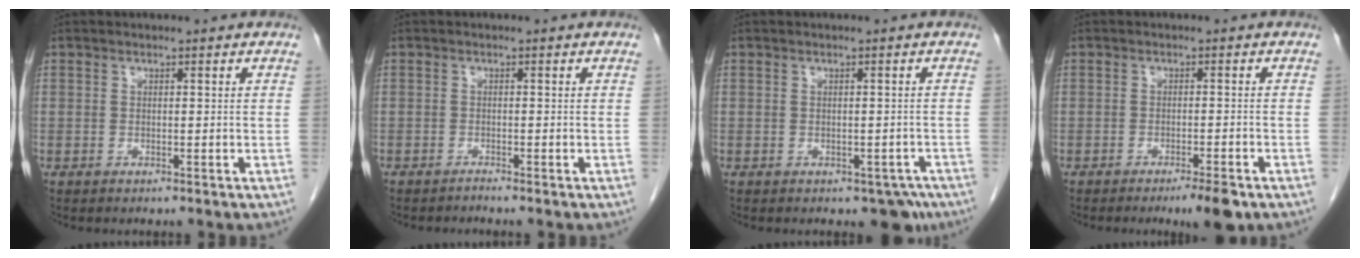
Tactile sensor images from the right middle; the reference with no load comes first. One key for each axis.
{"total": 0.6, "fx": -0.6, "fy": -0.3, "fz": 0.0, "tx": -0.004, "ty": -0.005, "tz": -0.010}
{"total": 3.5, "fx": -2.3, "fy": 2.1, "fz": 1.6, "tx": -0.002, "ty": 0.005, "tz": -0.024}
{"total": 4.0, "fx": -2.7, "fy": 0.3, "fz": 2.9, "tx": -0.039, "ty": -0.007, "tz": -0.038}